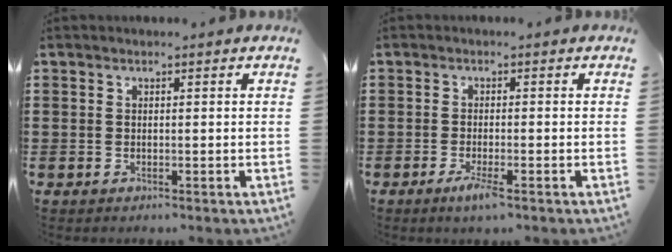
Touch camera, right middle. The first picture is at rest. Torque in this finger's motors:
{"motor_torque": [0.69, -0.43, 0.09, 0.08]}